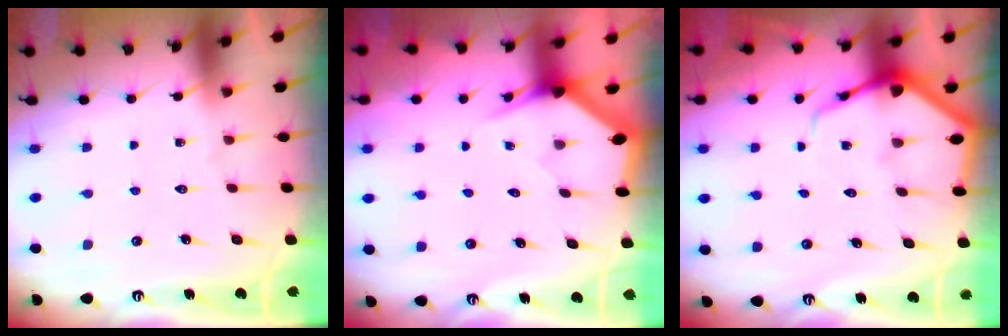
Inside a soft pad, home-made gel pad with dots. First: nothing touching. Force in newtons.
{"total": 2.9, "press": 2.9, "slide": 0.0}
{"total": 6.2, "press": 6.2, "slide": 0.5}